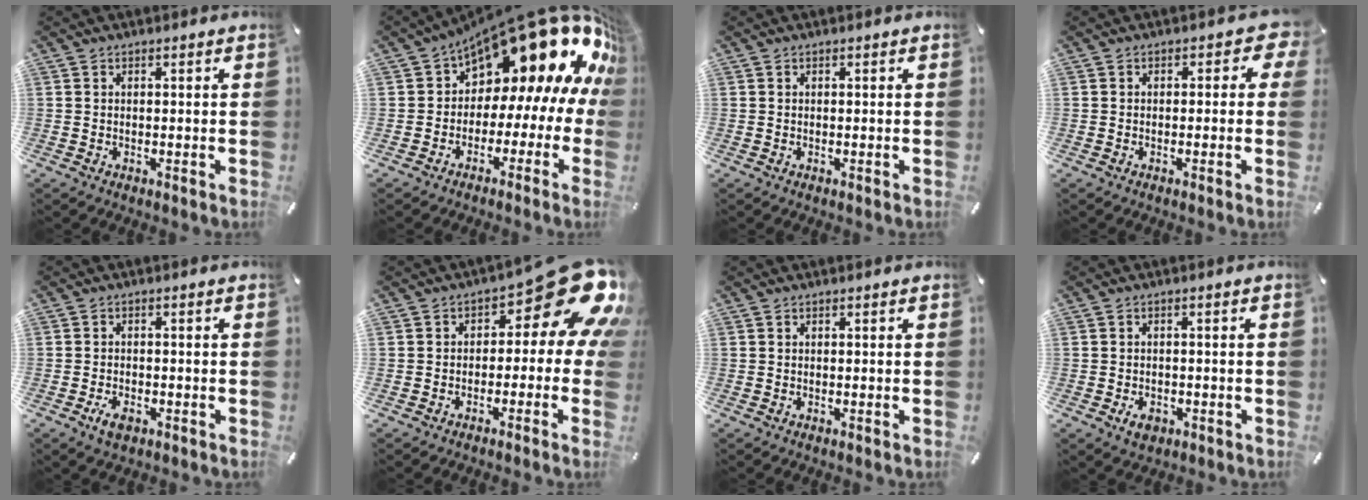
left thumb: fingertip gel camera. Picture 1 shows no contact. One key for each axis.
{"total": 21.9, "fx": 12.4, "fy": 11.1, "fz": 14.2, "tx": -0.200, "ty": -0.102, "tz": 0.217}
{"total": 0.0}
{"total": 3.9, "fx": 0.1, "fy": 2.5, "fz": 3.0, "tx": -0.042, "ty": 0.008, "tz": -0.003}
{"total": 3.1, "fx": -1.7, "fy": 1.8, "fz": 1.9, "tx": -0.045, "ty": 0.003, "tz": -0.033}
{"total": 17.0, "fx": 6.9, "fy": 7.7, "fz": 13.4, "tx": -0.160, "ty": -0.049, "tz": 0.116}
{"total": 0.0}
{"total": 3.2, "fx": -1.5, "fy": 2.2, "fz": 1.7, "tx": -0.037, "ty": 0.006, "tz": -0.029}